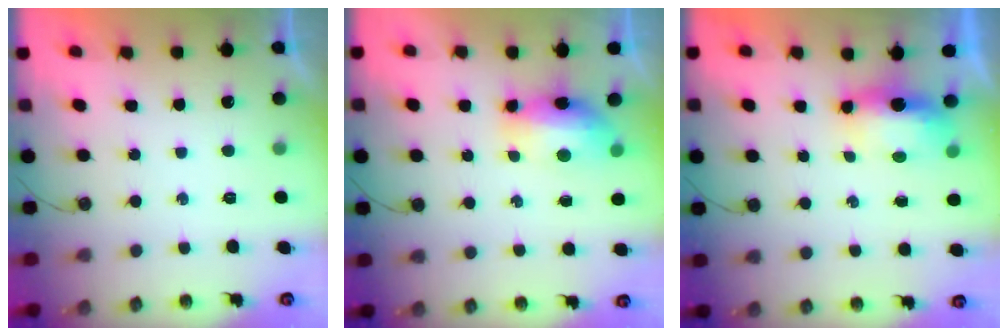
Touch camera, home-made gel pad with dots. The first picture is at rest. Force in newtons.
{"total": 14.4, "press": 11.1, "slide": 9.1}
{"total": 6.3, "press": 6.3, "slide": 0.5}